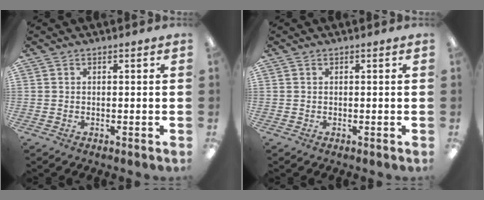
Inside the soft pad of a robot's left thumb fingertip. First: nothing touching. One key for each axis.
{"total": 0.0}